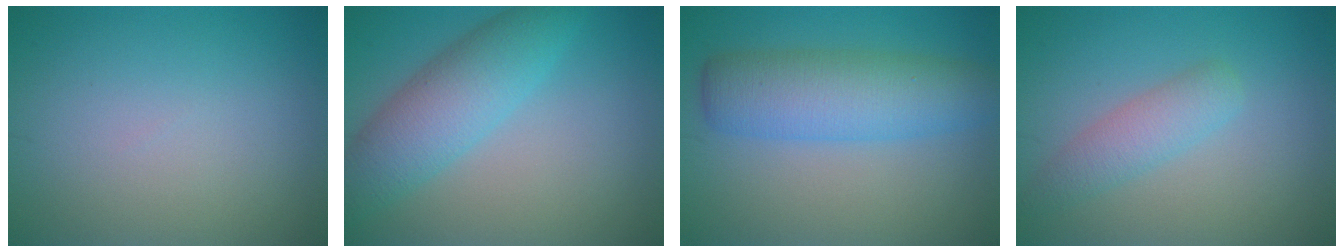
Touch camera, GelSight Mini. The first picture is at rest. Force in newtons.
{"total": 5.7, "press": 5.7, "slide": 0.1}
{"total": 6.2, "press": 6.2, "slide": 0.2}
{"total": 2.6, "press": 2.6, "slide": 0.1}